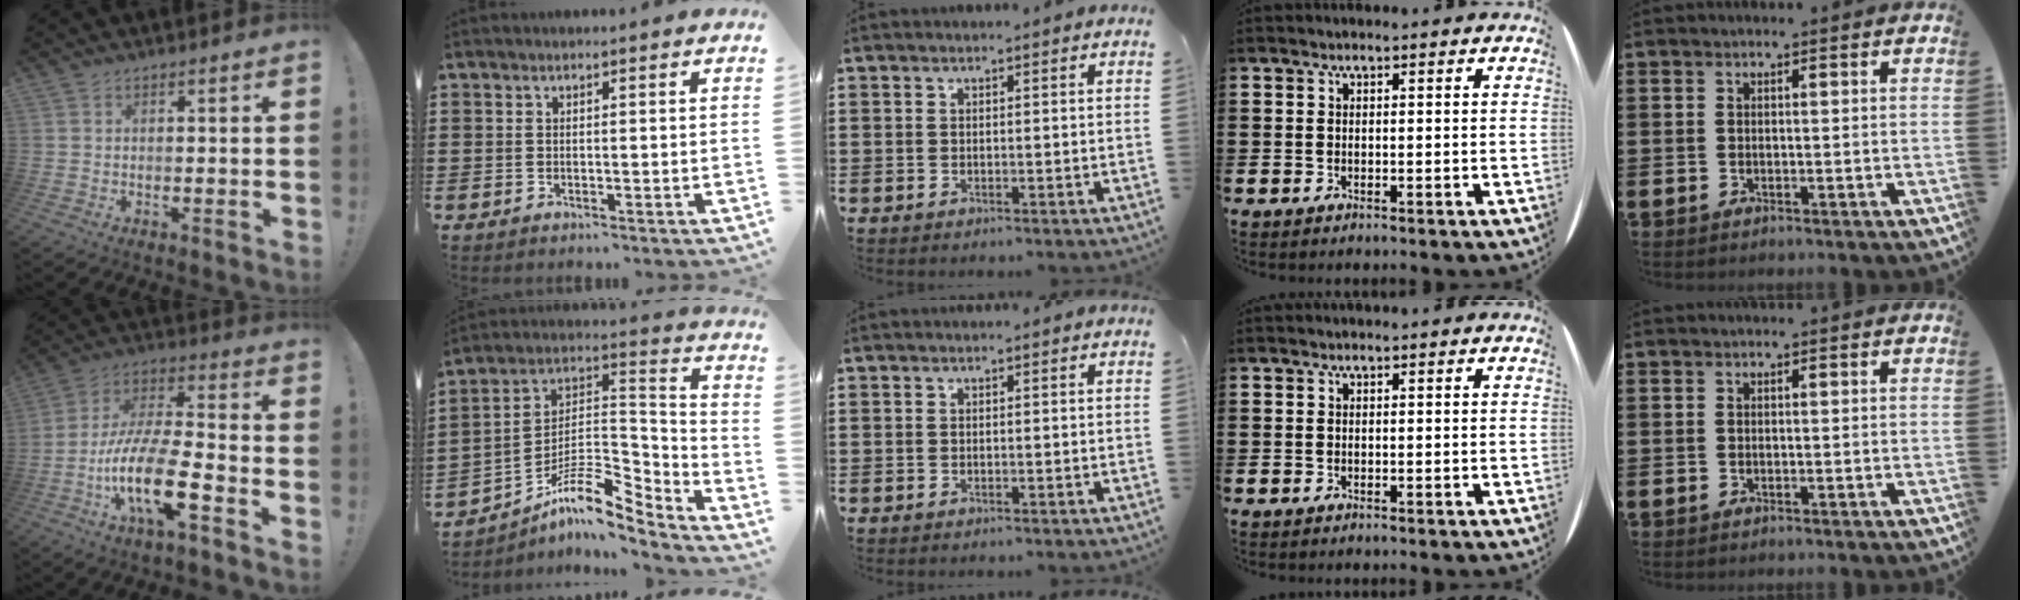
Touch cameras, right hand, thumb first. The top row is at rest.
{"thumb": {"total": 20.8, "force": [-8.2, 6.4, 18.0], "torque": [-0.350, 0.032, -0.137]}, "index": {"total": 9.3, "force": [-6.6, 3.5, 5.4], "torque": [-0.106, -0.003, -0.130]}}